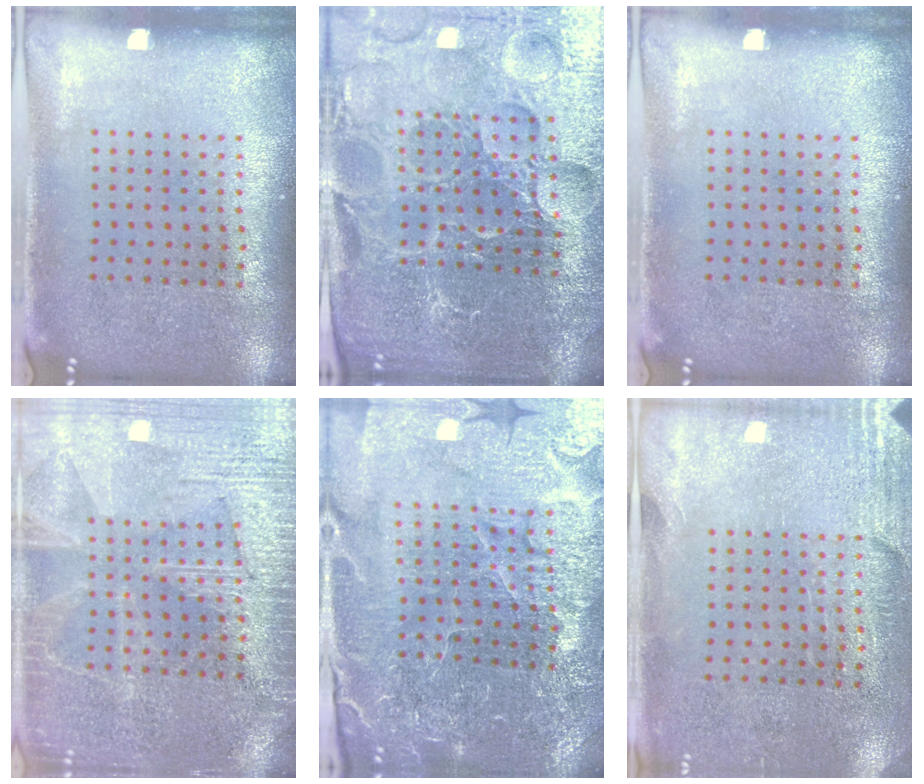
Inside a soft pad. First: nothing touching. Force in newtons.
{"total": 5.1, "press": 4.8, "slide": 1.7}
{"total": 0.0}
{"total": 5.0, "press": 4.9, "slide": 0.6}
{"total": 4.8, "press": 4.6, "slide": 1.3}
{"total": 2.8, "press": 2.4, "slide": 1.4}